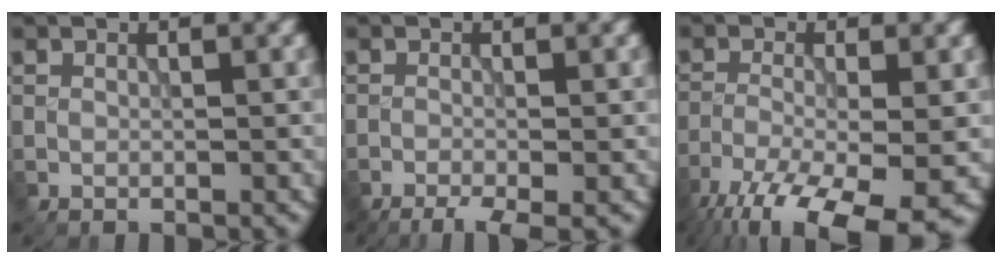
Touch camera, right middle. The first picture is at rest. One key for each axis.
{"total": 2.6, "fx": -1.9, "fy": 0.4, "fz": 1.8, "tx": -0.030, "ty": -0.004, "tz": -0.039}
{"total": 11.8, "fx": -7.7, "fy": 3.5, "fz": 8.2, "tx": -0.165, "ty": -0.045, "tz": -0.121}